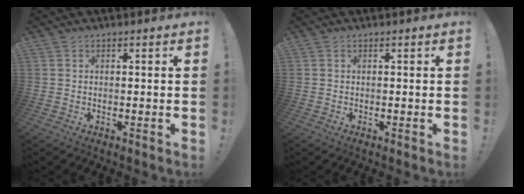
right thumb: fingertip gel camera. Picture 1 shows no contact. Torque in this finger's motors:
{"motor_torque": [0.00, 0.00, 0.00, 0.00, 0.00]}